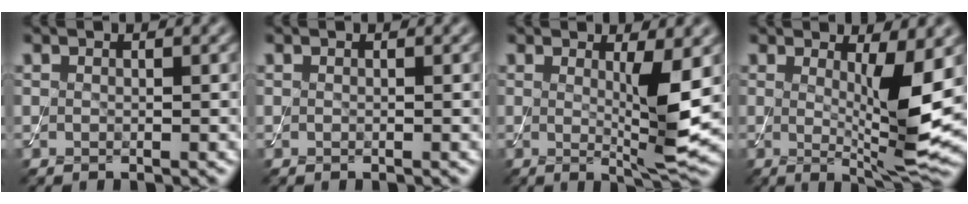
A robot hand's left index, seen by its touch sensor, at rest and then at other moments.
{"total": 0.0}
{"total": 4.8, "force": [0.5, 0.8, 4.7], "torque": [-0.073, -0.016, 0.011]}
{"total": 6.5, "force": [0.7, 1.2, 6.3], "torque": [-0.095, -0.020, 0.017]}